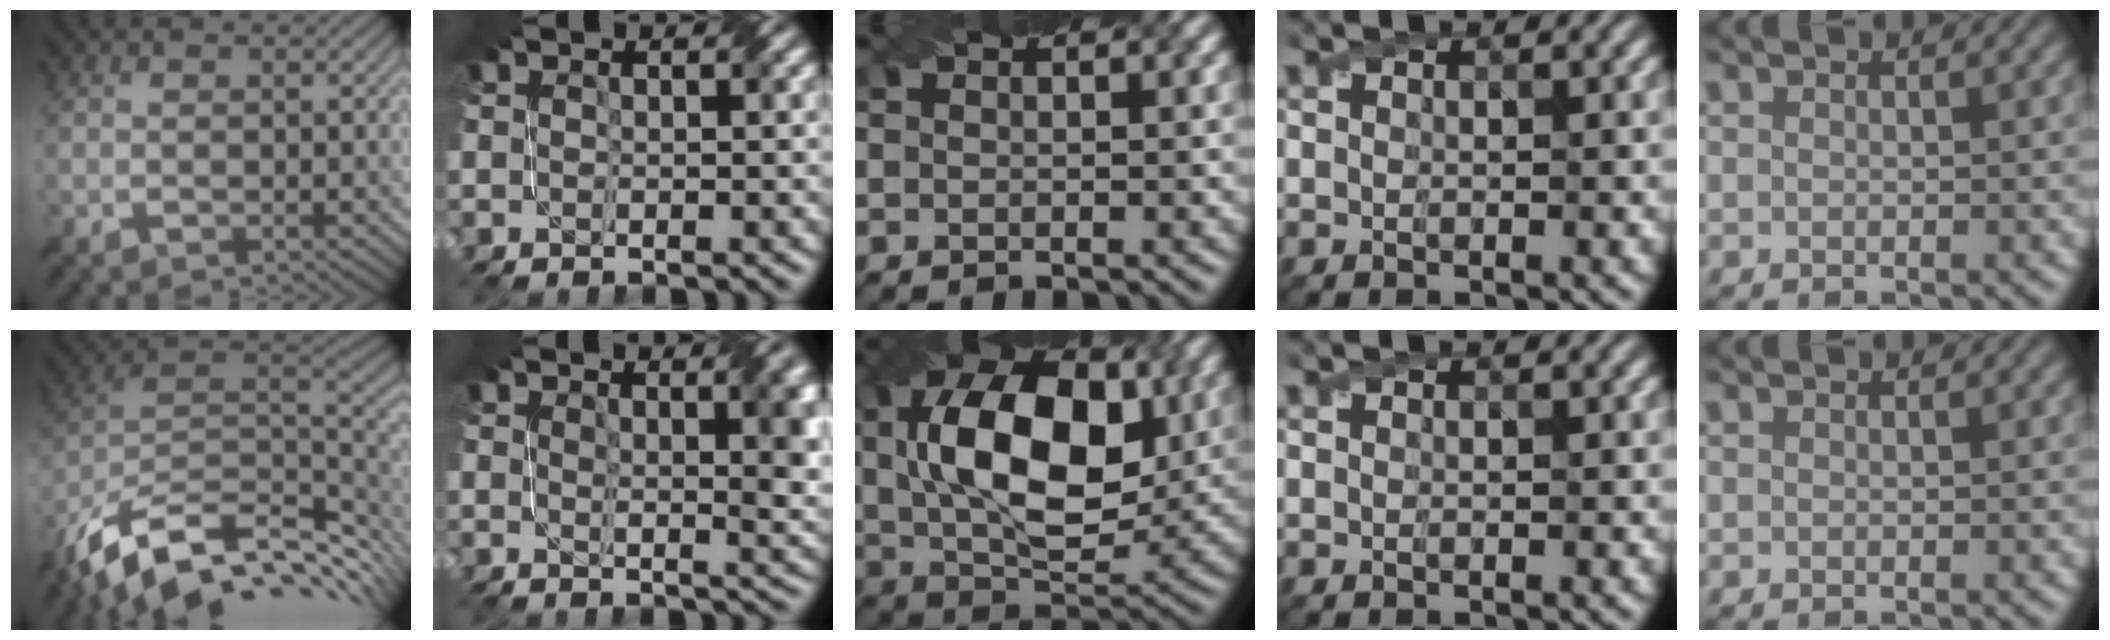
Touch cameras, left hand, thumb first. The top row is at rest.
{"thumb": {"total": 15.4, "force": [-6.7, 8.1, 11.3], "torque": [-0.249, -0.021, -0.117]}, "index": {"total": 5.0, "force": [1.9, 1.5, 4.4], "torque": [-0.049, -0.004, 0.032]}, "middle": {"total": 13.5, "force": [2.1, 7.6, 11.0], "torque": [-0.187, 0.015, 0.034]}}